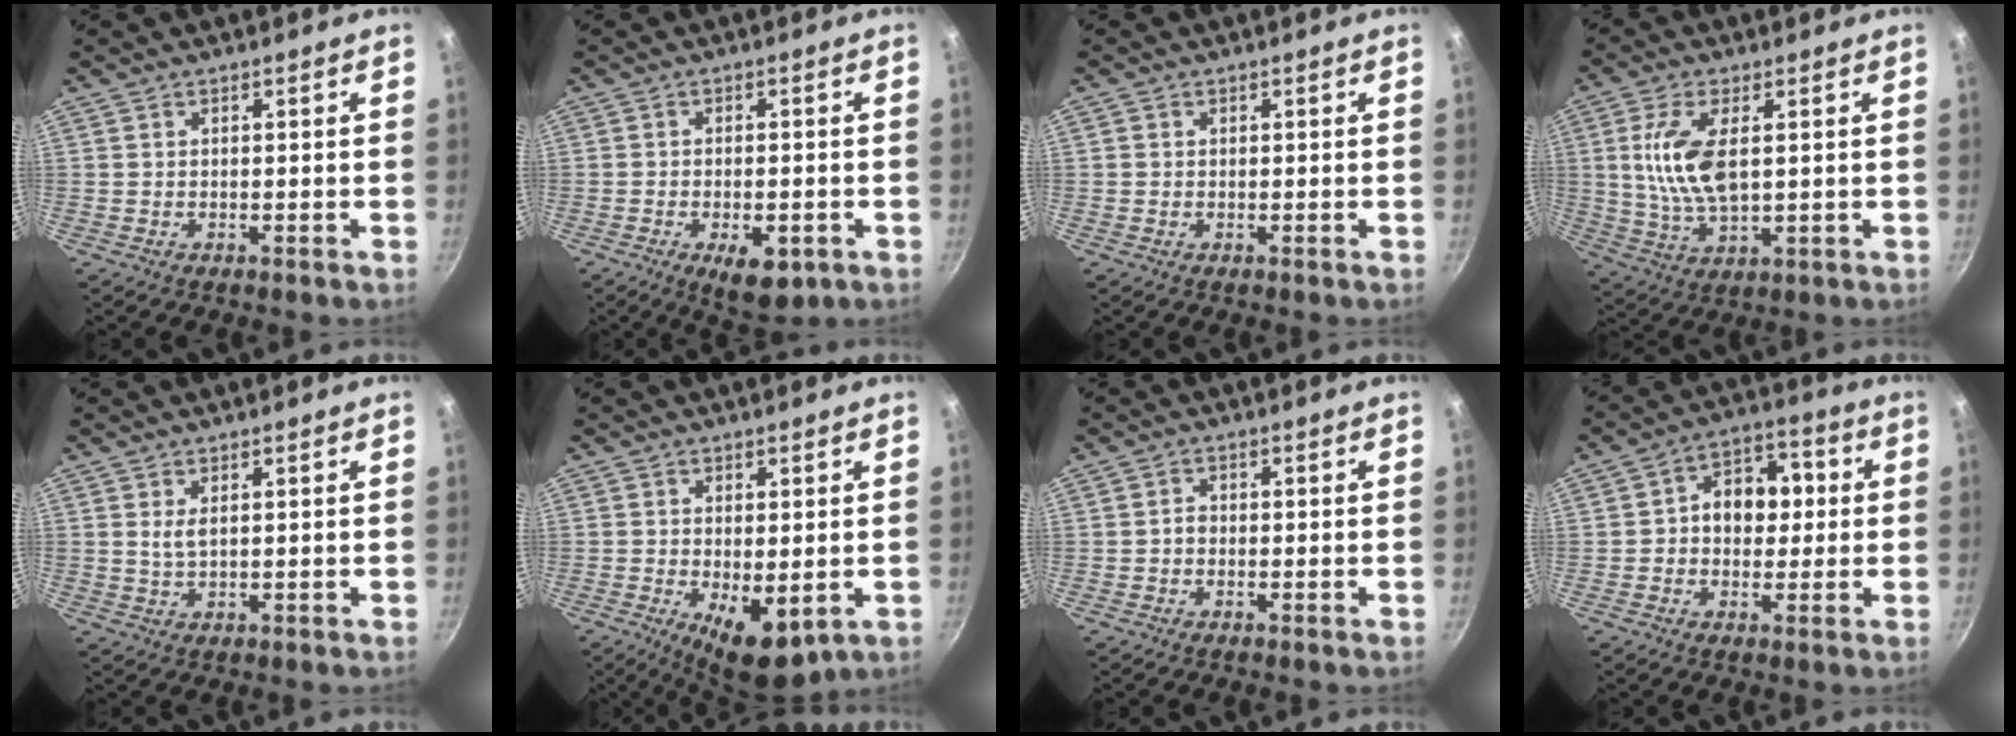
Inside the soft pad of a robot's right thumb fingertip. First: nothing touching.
{"total": 7.7, "force": [-3.1, 3.7, 6.0], "torque": [-0.071, 0.009, -0.034]}
{"total": 0.5, "force": [0.0, 0.5, 0.1], "torque": [0.000, 0.001, -0.002]}
{"total": 11.1, "force": [1.8, 5.2, 9.6], "torque": [-0.187, -0.006, 0.040]}
{"total": 2.4, "force": [0.8, 1.2, 2.0], "torque": [-0.033, -0.005, 0.017]}
{"total": 8.9, "force": [-2.0, 4.0, 7.7], "torque": [-0.099, -0.009, -0.014]}
{"total": 1.5, "force": [-0.4, 1.2, 0.8], "torque": [-0.010, 0.008, -0.007]}
{"total": 10.3, "force": [0.6, 7.7, 6.8], "torque": [-0.056, 0.023, -0.006]}